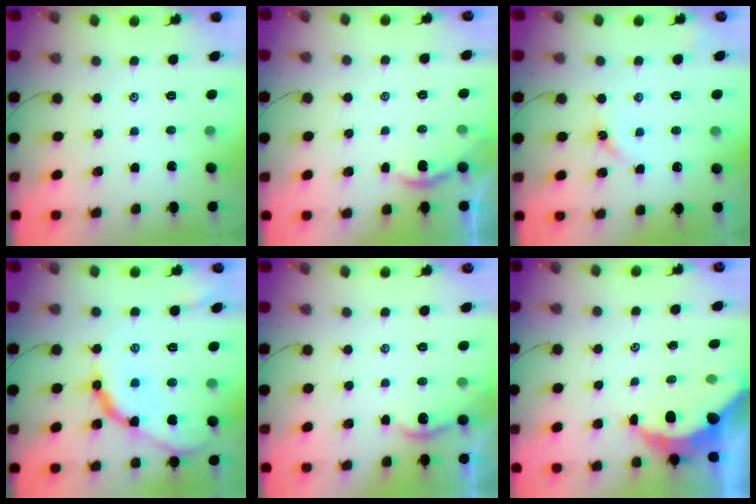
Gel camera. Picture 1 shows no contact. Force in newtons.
{"total": 2.0, "press": 2.0, "slide": 0.2}
{"total": 3.1, "press": 3.1, "slide": 0.5}
{"total": 10.9, "press": 10.9, "slide": 0.6}
{"total": 2.0, "press": 2.0, "slide": 0.1}
{"total": 8.4, "press": 8.4, "slide": 0.5}